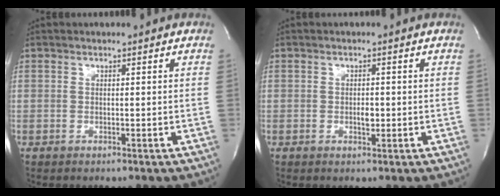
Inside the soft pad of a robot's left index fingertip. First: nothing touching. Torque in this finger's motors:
{"motor_torque": [0.13, 0.10, 0.00, 0.00]}